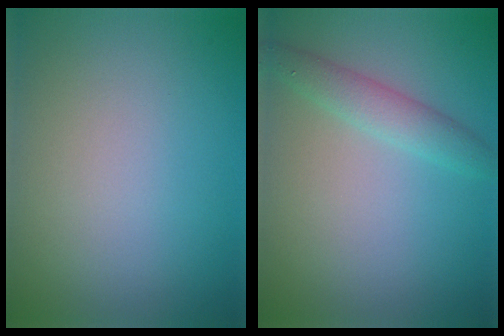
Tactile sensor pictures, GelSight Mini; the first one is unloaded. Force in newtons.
{"total": 2.3, "press": 2.3, "slide": 0.0}